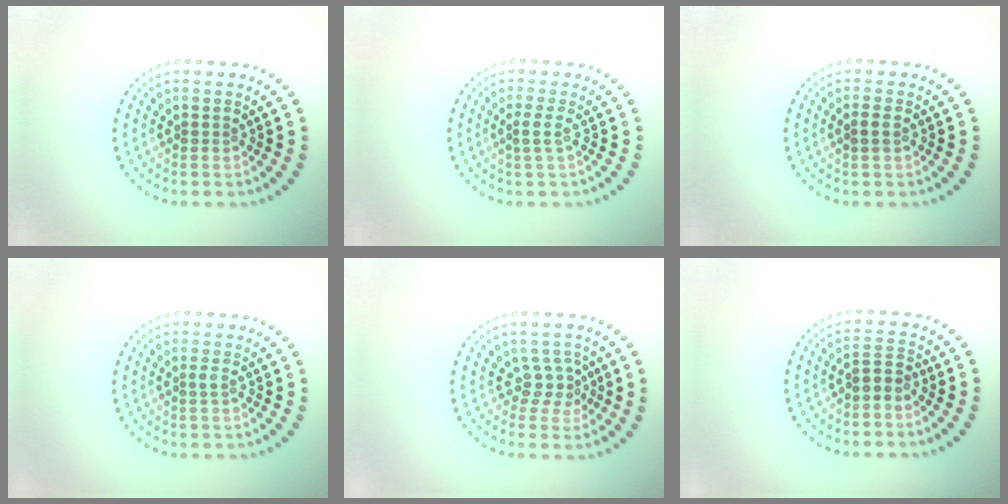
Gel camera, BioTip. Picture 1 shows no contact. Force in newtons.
{"total": 1.3, "press": 0.9, "slide": 0.9}
{"total": 1.2, "press": 1.2, "slide": 0.3}
{"total": 0.6, "press": 0.5, "slide": 0.3}
{"total": 2.1, "press": 1.5, "slide": 1.4}
{"total": 1.8, "press": 1.5, "slide": 1.1}